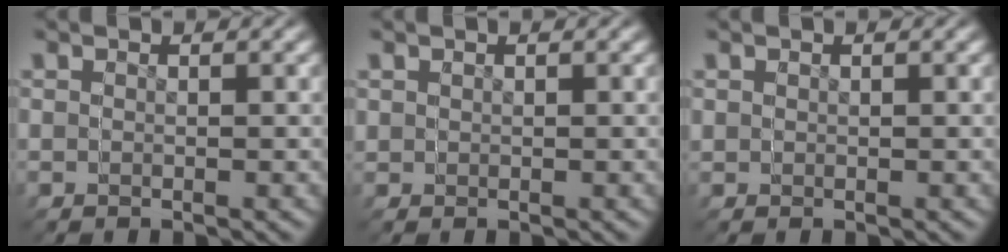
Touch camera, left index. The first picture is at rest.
{"total": 1.7, "force": [0.6, 1.4, 0.6], "torque": [-0.008, -0.004, 0.014]}
{"total": 1.4, "force": [0.5, 1.2, 0.5], "torque": [-0.005, -0.002, 0.011]}